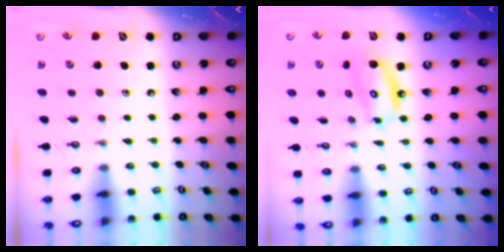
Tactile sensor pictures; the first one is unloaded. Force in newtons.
{"total": 10.1, "press": 10.0, "slide": 1.3}